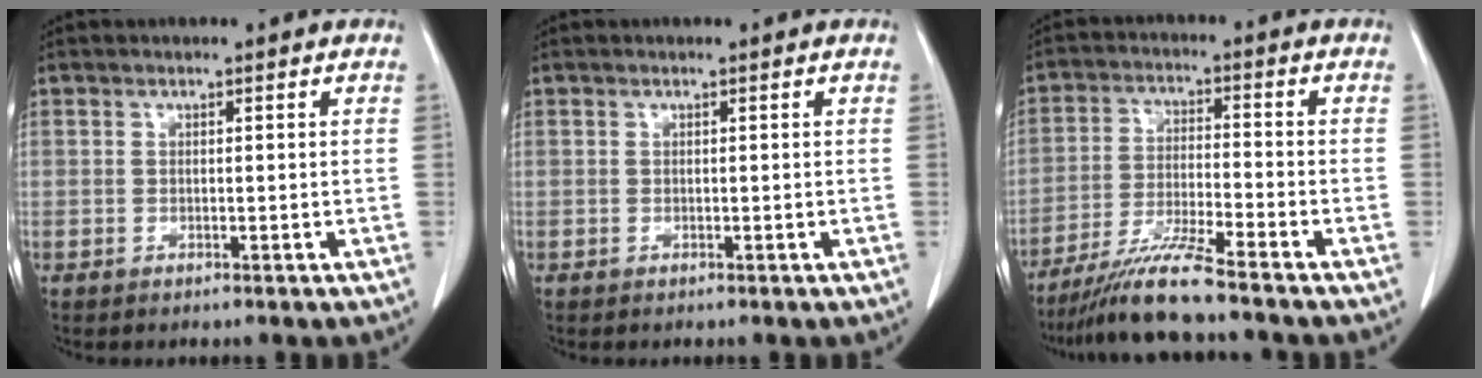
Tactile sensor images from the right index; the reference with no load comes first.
{"total": 0.0}
{"total": 8.6, "force": [-7.2, -1.3, 4.4], "torque": [-0.085, -0.026, -0.138]}